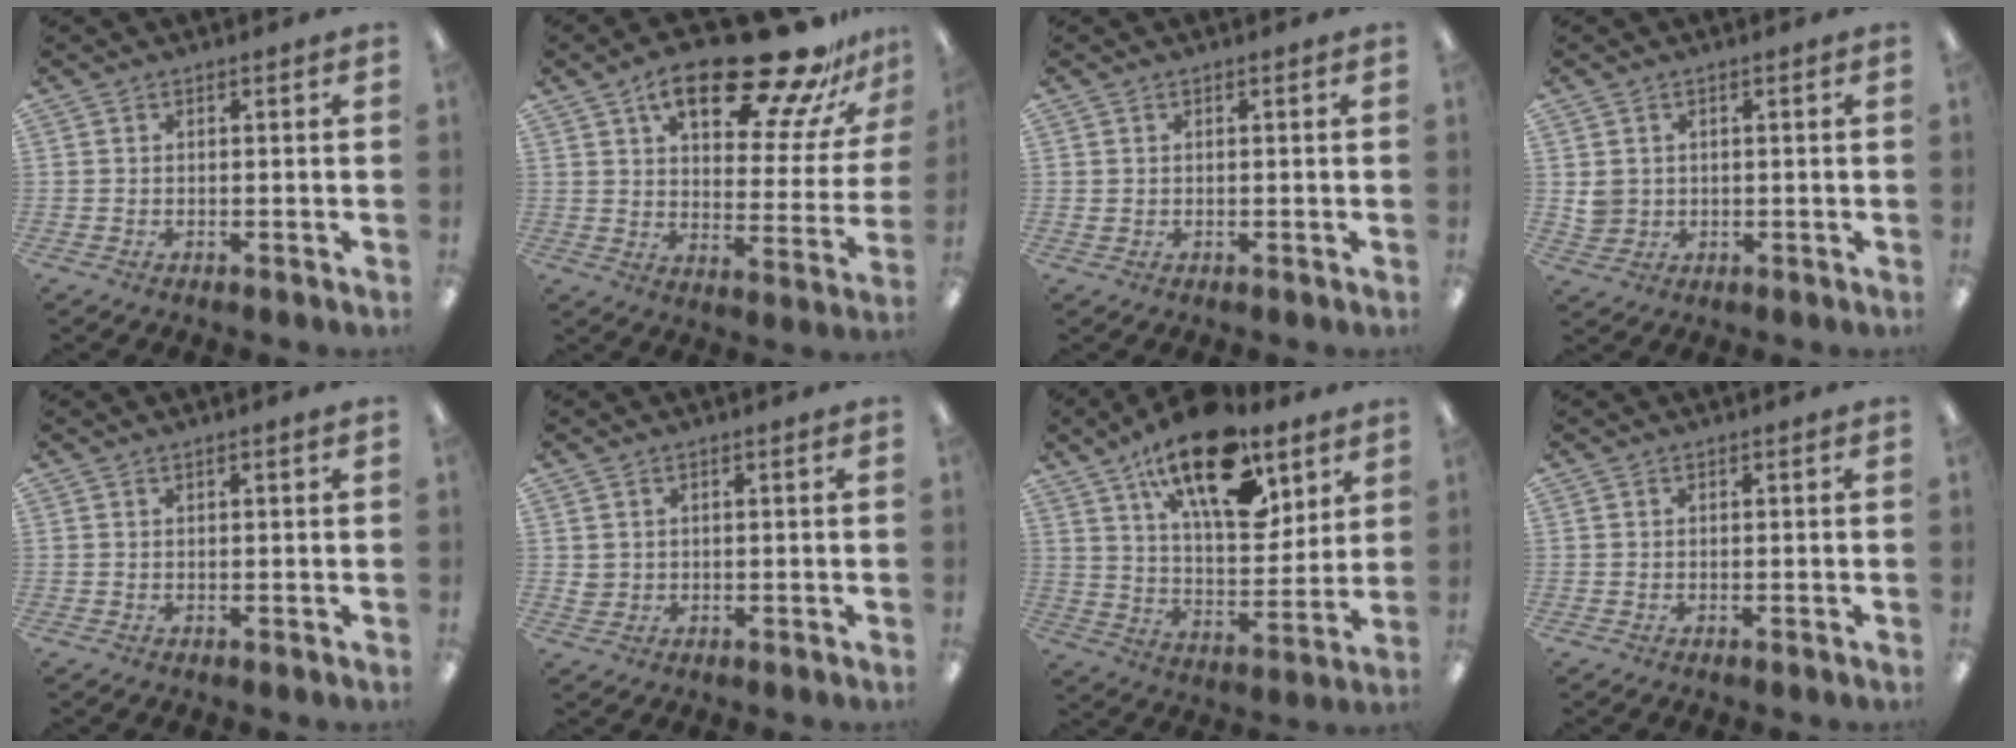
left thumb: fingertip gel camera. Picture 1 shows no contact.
{"total": 23.8, "force": [16.8, 7.8, 14.9], "torque": [-0.214, -0.109, 0.272]}
{"total": 0.8, "force": [0.2, 0.8, 0.2], "torque": [-0.003, 0.005, 0.003]}
{"total": 3.6, "force": [0.7, 3.5, 0.6], "torque": [-0.010, 0.003, 0.013]}
{"total": 0.6, "force": [0.3, 0.2, 0.5], "torque": [-0.010, 0.002, 0.005]}
{"total": 2.1, "force": [0.7, 1.9, 0.3], "torque": [-0.008, 0.003, 0.012]}
{"total": 21.2, "force": [13.3, 9.4, 13.5], "torque": [-0.214, -0.066, 0.224]}
{"total": 0.0}